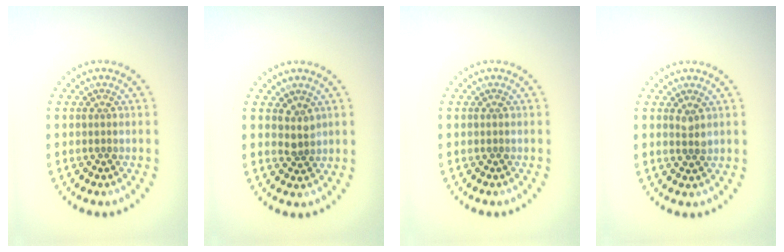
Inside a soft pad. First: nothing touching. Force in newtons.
{"total": 1.6, "press": 1.4, "slide": 0.9}
{"total": 0.0}
{"total": 1.0, "press": 1.0, "slide": 0.2}